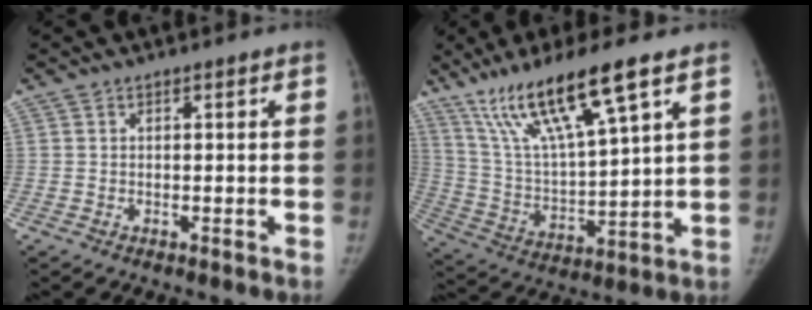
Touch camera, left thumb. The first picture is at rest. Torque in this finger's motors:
{"motor_torque": [1.30, 1.29, 1.43, -1.34, 0.15]}